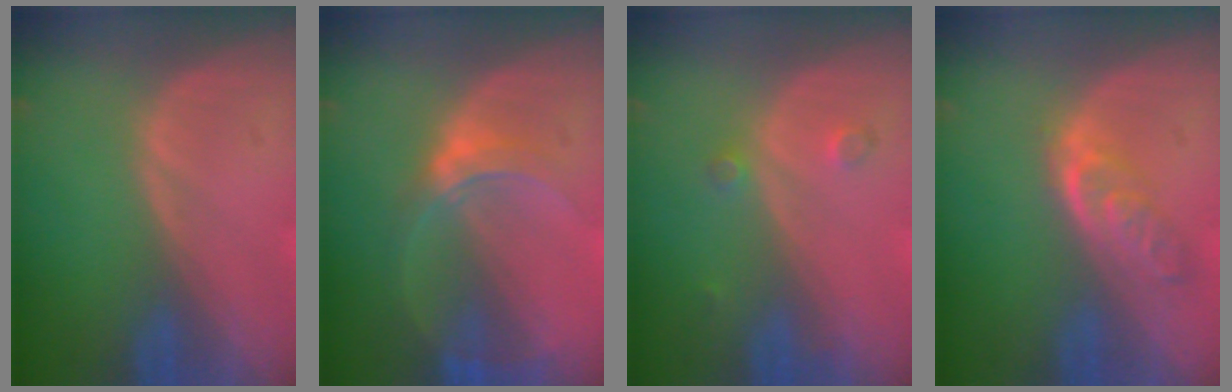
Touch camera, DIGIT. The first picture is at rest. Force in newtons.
{"total": 6.3, "press": 5.6, "slide": 3.0}
{"total": 2.1, "press": 1.8, "slide": 1.1}
{"total": 4.6, "press": 4.4, "slide": 1.1}